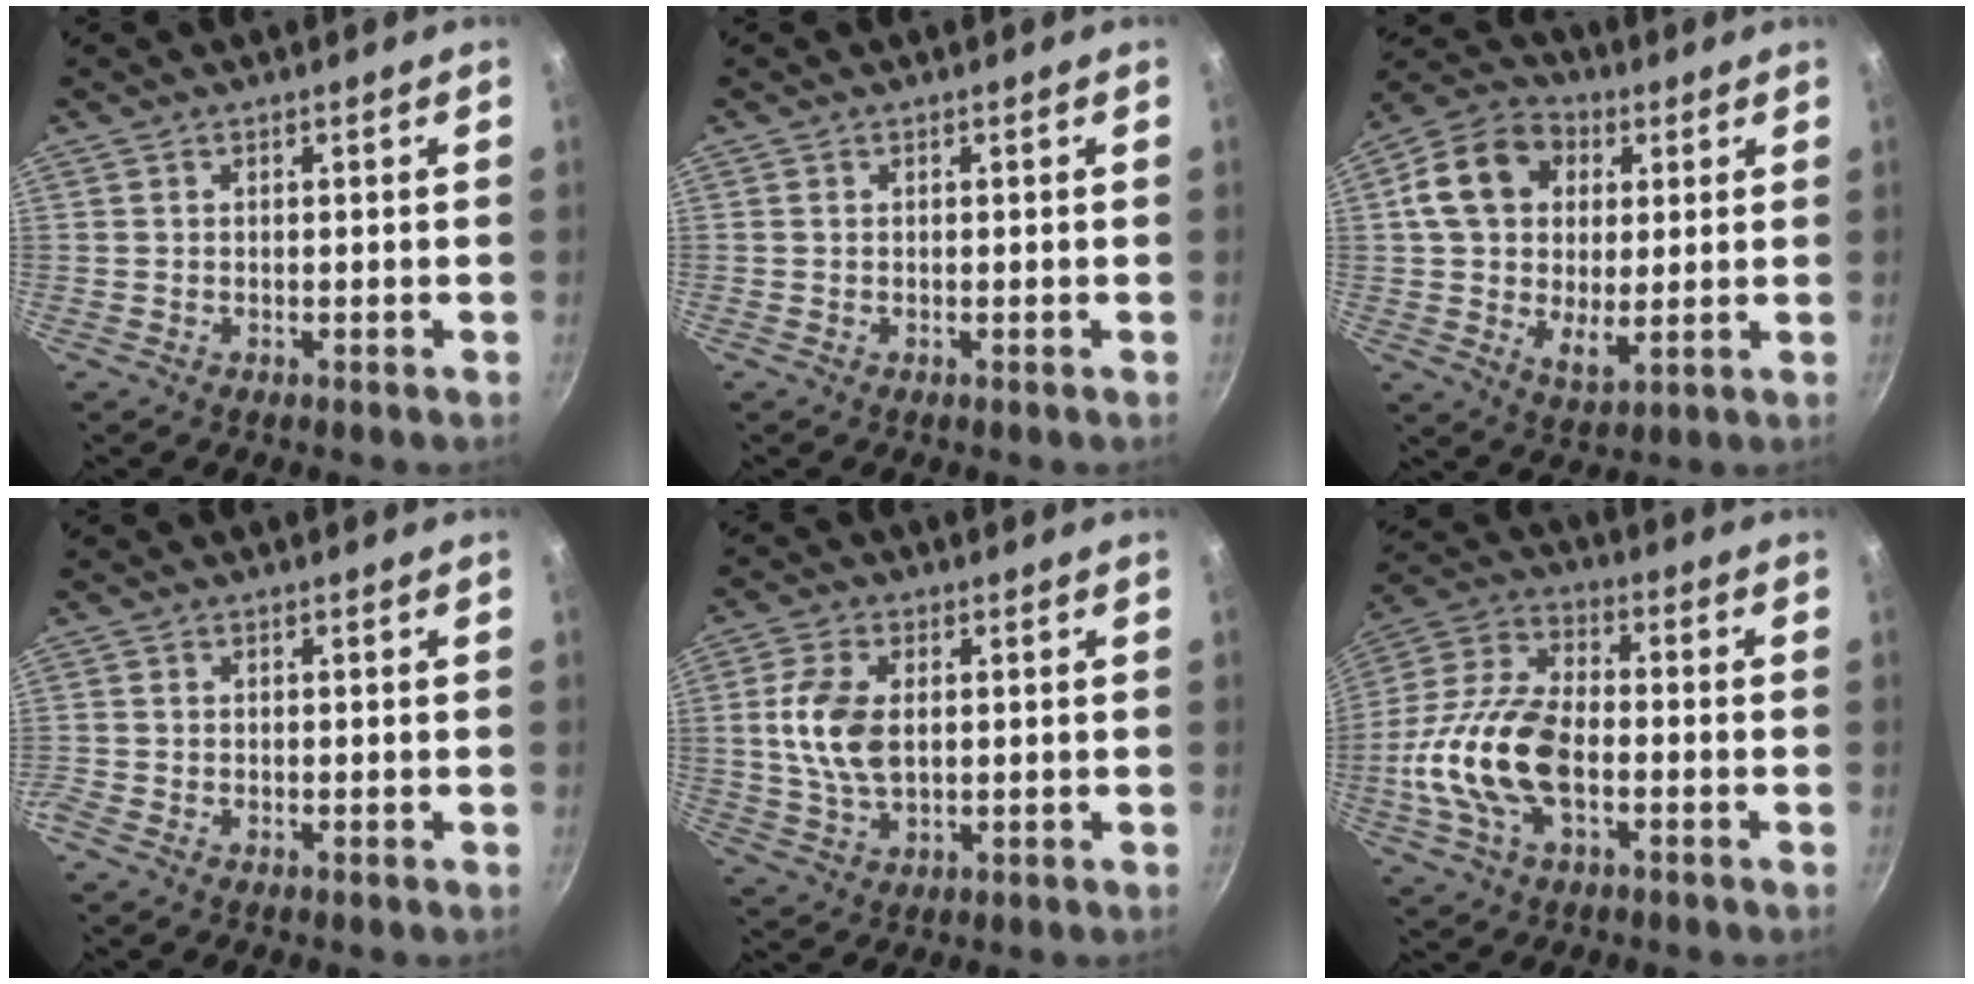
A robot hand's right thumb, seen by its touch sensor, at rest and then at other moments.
{"total": 0.0}
{"total": 15.9, "force": [3.8, 11.4, 10.4], "torque": [-0.170, -0.004, 0.050]}
{"total": 0.6, "force": [-0.4, 0.4, 0.3], "torque": [-0.009, -0.001, -0.012]}
{"total": 9.7, "force": [1.2, 5.7, 7.8], "torque": [-0.150, 0.000, 0.022]}
{"total": 17.5, "force": [-3.6, 9.5, 14.2], "torque": [-0.273, 0.035, -0.084]}